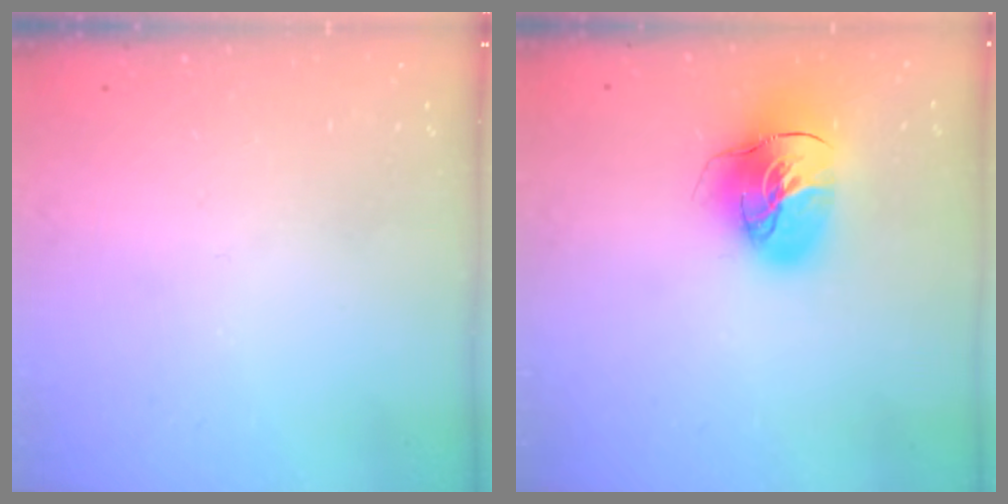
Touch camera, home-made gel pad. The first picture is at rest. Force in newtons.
{"total": 18.0, "press": 17.9, "slide": 2.5}